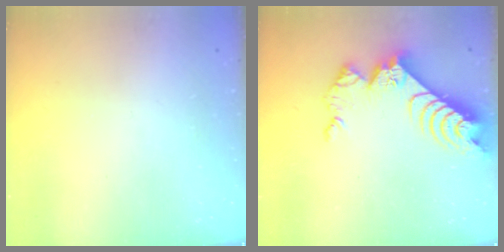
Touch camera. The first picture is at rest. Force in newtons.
{"total": 9.9, "press": 9.9, "slide": 0.8}